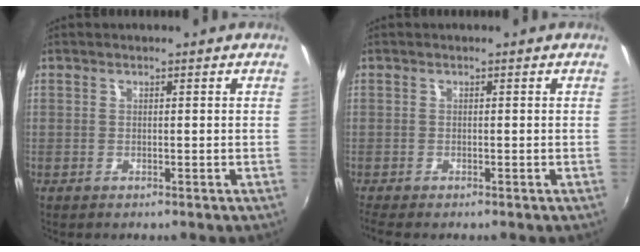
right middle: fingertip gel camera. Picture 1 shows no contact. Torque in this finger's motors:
{"motor_torque": [0.49, -0.37, 0.11, 0.04]}